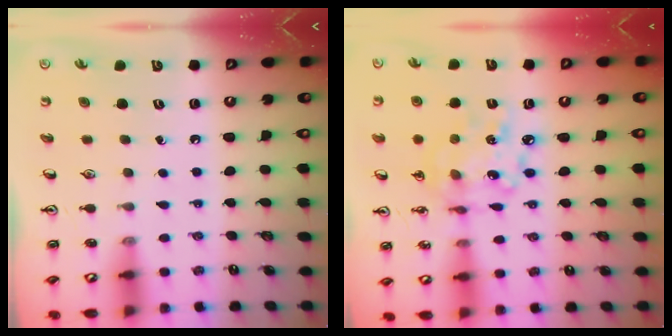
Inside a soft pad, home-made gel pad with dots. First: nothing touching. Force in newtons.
{"total": 11.2, "press": 11.1, "slide": 0.8}